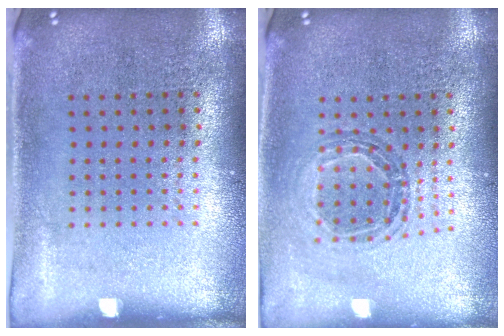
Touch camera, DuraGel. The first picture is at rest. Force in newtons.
{"total": 0.5, "press": 0.5, "slide": 0.0}